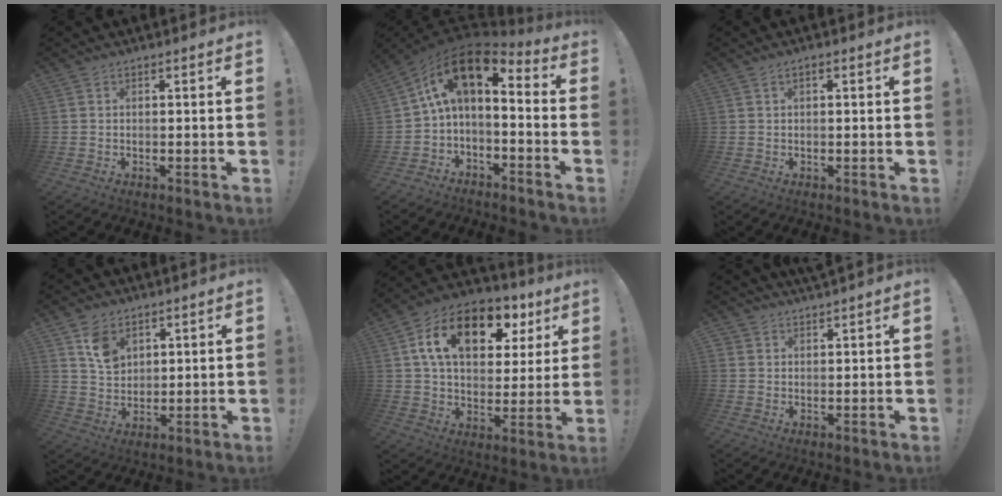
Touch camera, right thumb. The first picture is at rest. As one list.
[{"total": 10.4, "force": [3.5, 5.0, 8.5], "torque": [-0.143, -0.021, 0.065]}, {"total": 0.8, "force": [0.2, 0.3, 0.7], "torque": [-0.018, 0.002, 0.003]}, {"total": 8.6, "force": [4.7, 6.2, 3.7], "torque": [-0.053, -0.019, 0.092]}, {"total": 17.9, "force": [8.0, 10.7, 11.9], "torque": [-0.193, -0.028, 0.139]}, {"total": 2.4, "force": [2.4, 0.2, -0.1], "torque": [0.003, -0.018, 0.046]}]